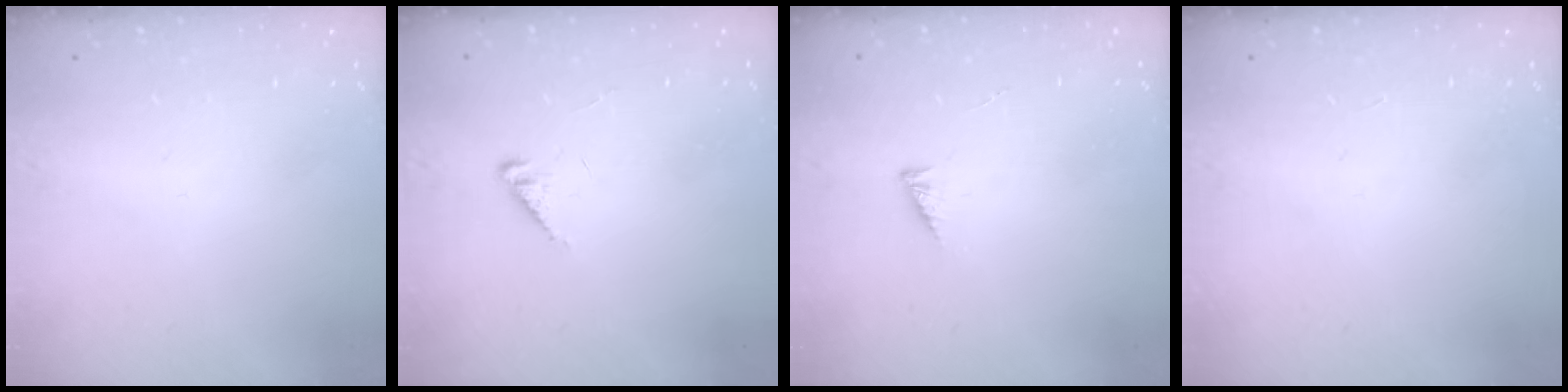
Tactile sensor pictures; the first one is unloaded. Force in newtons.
{"total": 2.7, "press": 2.6, "slide": 0.4}
{"total": 3.6, "press": 3.6, "slide": 0.5}
{"total": 0.0}